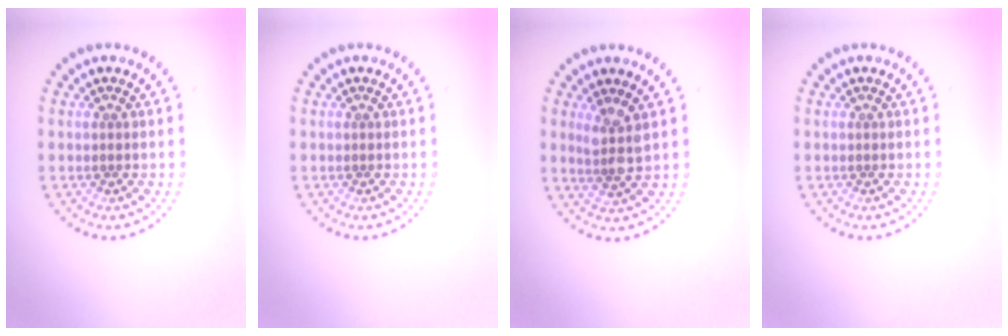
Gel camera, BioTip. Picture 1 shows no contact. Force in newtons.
{"total": 0.0}
{"total": 2.4, "press": 2.0, "slide": 1.4}
{"total": 0.0}